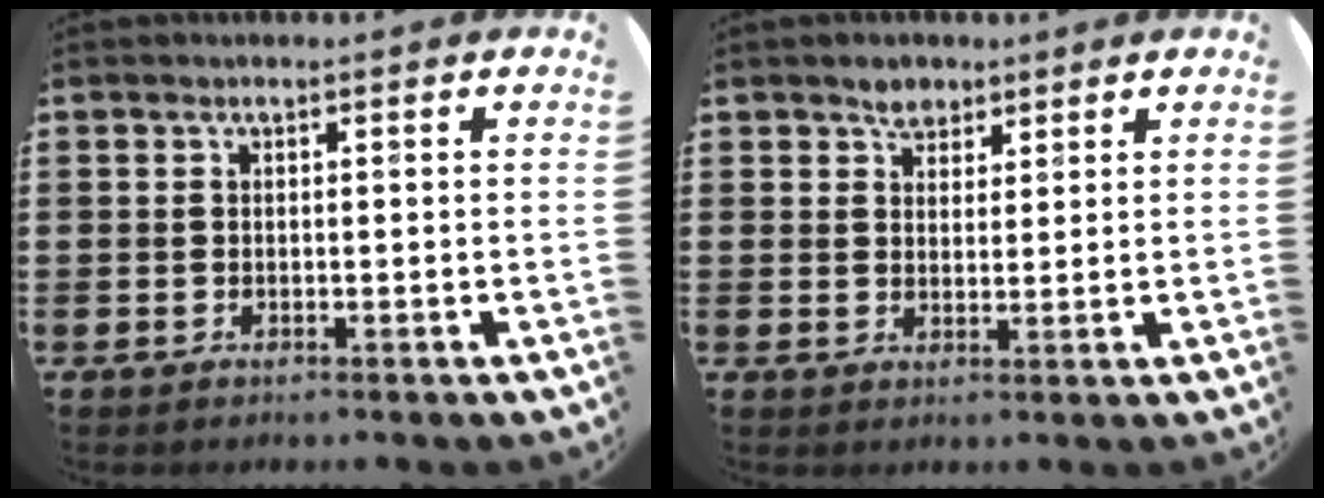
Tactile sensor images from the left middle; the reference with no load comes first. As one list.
[{"total": 2.7, "force": [2.2, 1.5, 0.4], "torque": [0.005, -0.003, 0.040]}]